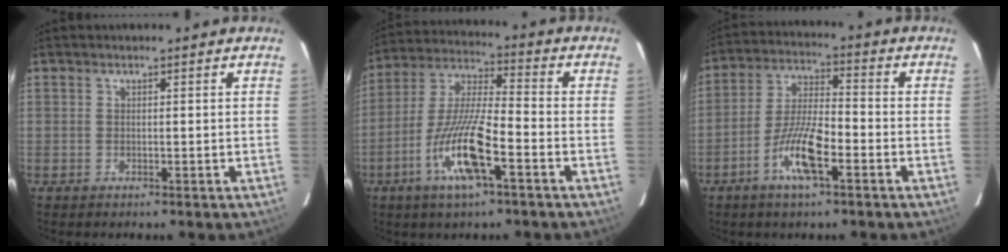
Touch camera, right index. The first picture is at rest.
{"total": 13.1, "force": [-5.5, 1.9, 11.7], "torque": [-0.239, -0.006, -0.104]}
{"total": 9.5, "force": [-4.3, 1.9, 8.3], "torque": [-0.167, 0.000, -0.080]}